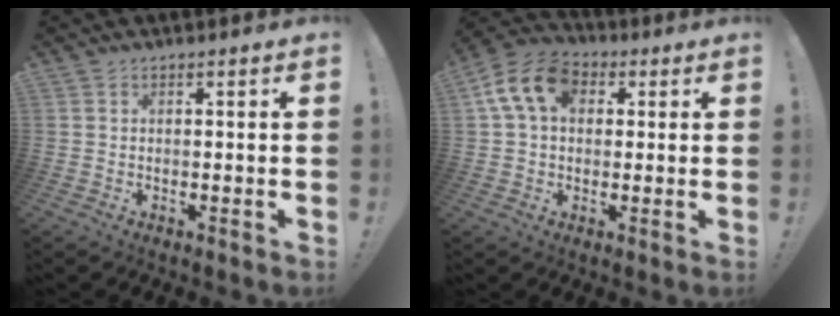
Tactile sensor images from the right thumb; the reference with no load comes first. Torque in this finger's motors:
{"motor_torque": [1.17, 1.18, 0.14, 0.11, 0.32]}